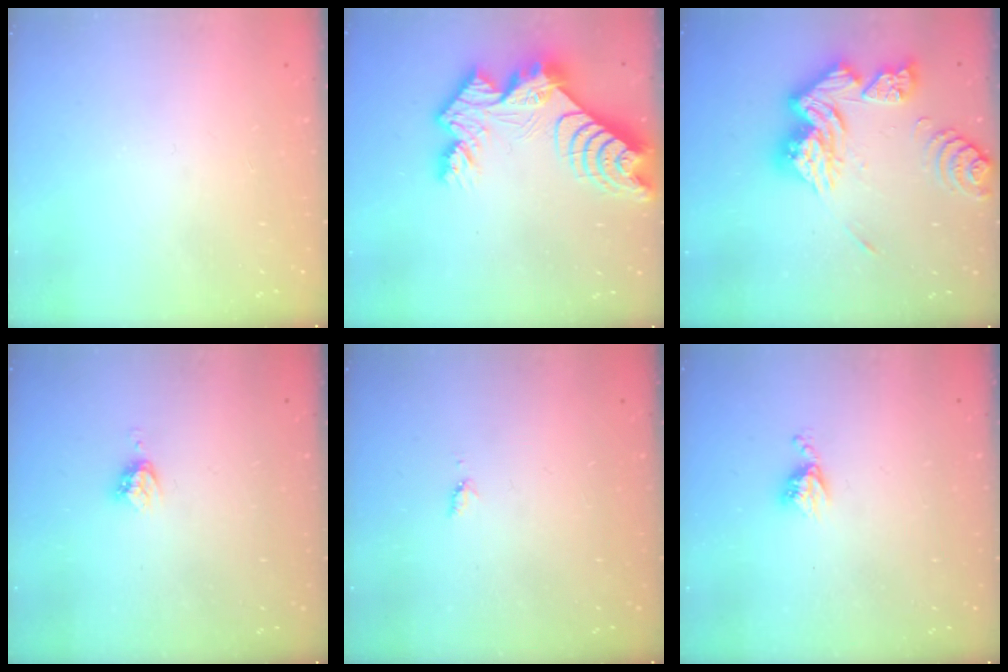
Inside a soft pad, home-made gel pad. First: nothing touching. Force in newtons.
{"total": 15.7, "press": 15.6, "slide": 1.5}
{"total": 18.9, "press": 18.7, "slide": 2.2}
{"total": 4.6, "press": 4.6, "slide": 0.1}
{"total": 4.1, "press": 4.0, "slide": 0.6}
{"total": 5.1, "press": 5.1, "slide": 0.4}